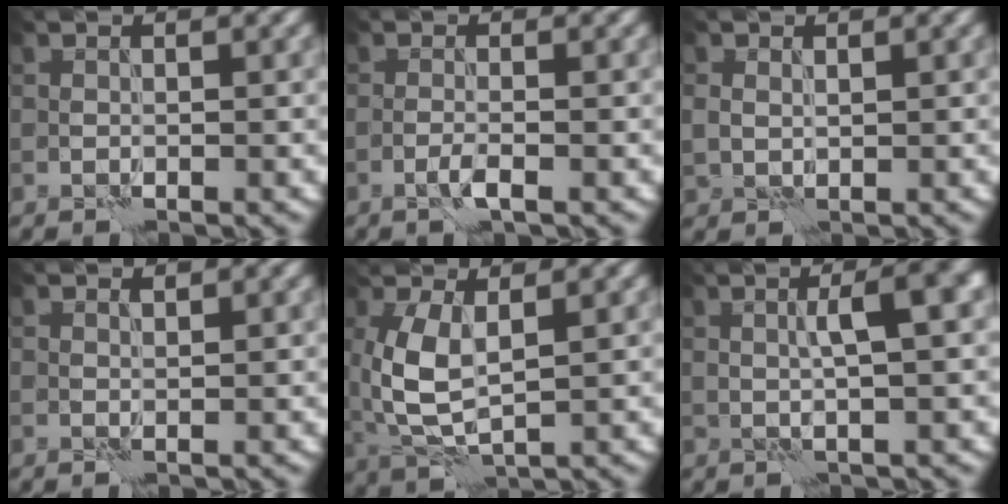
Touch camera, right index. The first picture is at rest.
{"total": 1.1, "force": [-0.6, 0.0, 0.9], "torque": [-0.017, 0.004, -0.015]}
{"total": 1.4, "force": [0.3, 1.2, 0.7], "torque": [-0.016, 0.000, 0.011]}
{"total": 0.6, "force": [0.5, 0.1, 0.2], "torque": [-0.001, -0.002, 0.009]}
{"total": 5.6, "force": [0.7, 2.4, 5.0], "torque": [-0.119, 0.002, 0.016]}
{"total": 3.7, "force": [0.4, 0.5, 3.6], "torque": [-0.055, 0.013, 0.005]}